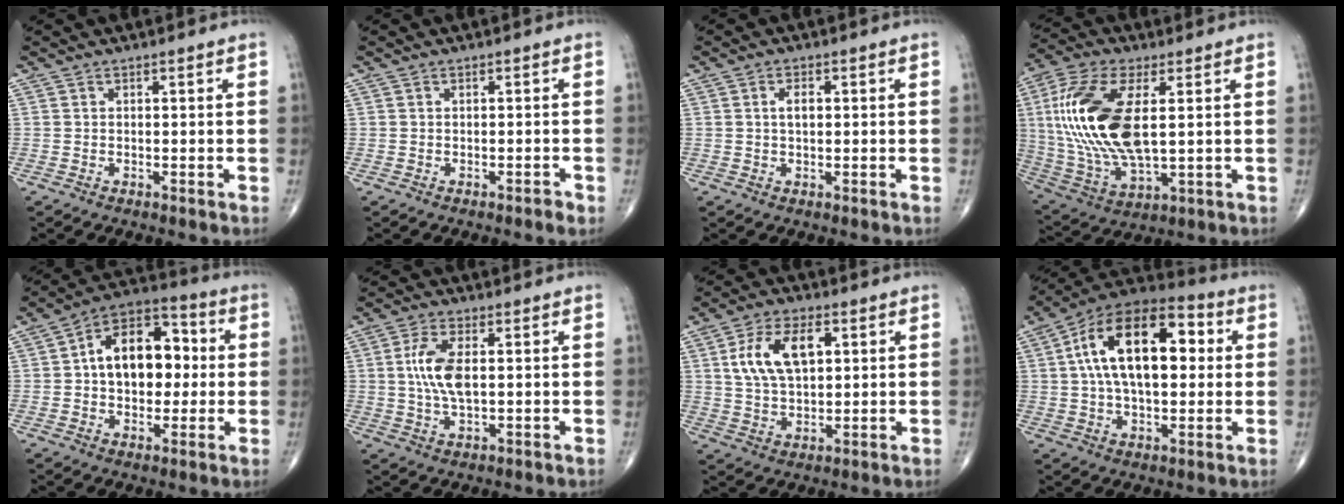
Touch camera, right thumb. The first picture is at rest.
{"total": 0.9, "force": [-0.6, 0.3, 0.6], "torque": [-0.011, 0.001, -0.010]}
{"total": 2.6, "force": [0.4, 1.4, 2.1], "torque": [-0.038, 0.003, 0.006]}
{"total": 21.1, "force": [3.0, 9.6, 18.5], "torque": [-0.401, -0.014, 0.059]}
{"total": 16.2, "force": [1.4, 10.4, 12.3], "torque": [-0.150, 0.032, 0.013]}
{"total": 8.1, "force": [0.9, 3.7, 7.2], "torque": [-0.152, -0.002, 0.019]}
{"total": 11.8, "force": [3.2, 6.6, 9.3], "torque": [-0.160, 0.000, 0.061]}
{"total": 21.3, "force": [3.8, 11.3, 17.7], "torque": [-0.282, 0.025, 0.050]}